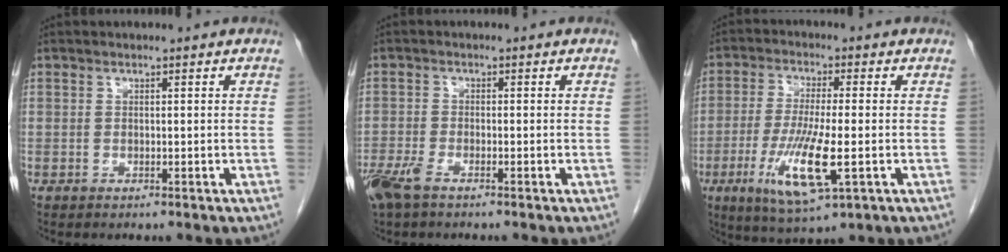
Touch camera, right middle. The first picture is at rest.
{"total": 4.5, "force": [-3.1, 1.2, 3.0], "torque": [-0.069, -0.009, -0.060]}
{"total": 10.5, "force": [-2.9, 1.4, 10.0], "torque": [-0.203, -0.025, -0.050]}